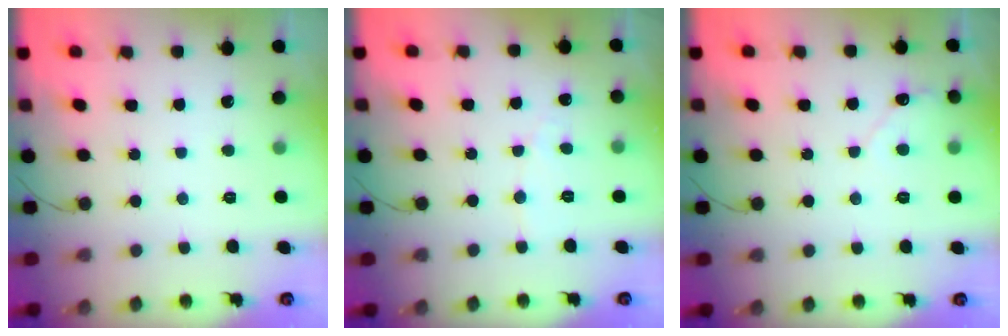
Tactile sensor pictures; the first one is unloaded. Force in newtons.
{"total": 3.3, "press": 3.3, "slide": 0.4}
{"total": 4.4, "press": 4.4, "slide": 0.4}